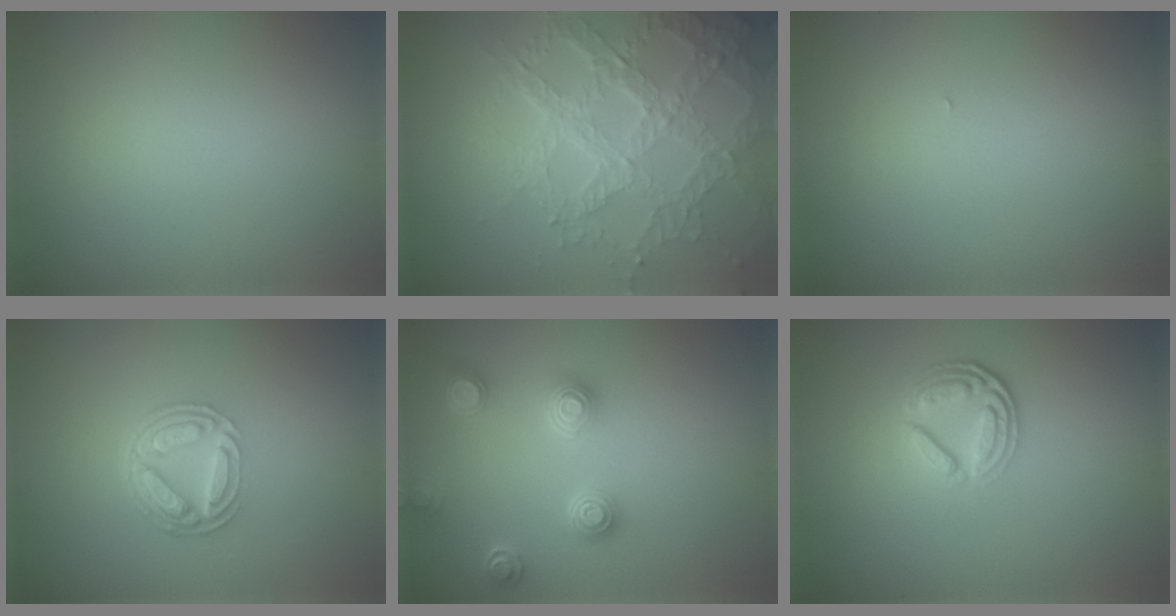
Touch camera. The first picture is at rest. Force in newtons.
{"total": 7.1, "press": 5.2, "slide": 4.9}
{"total": 0.0}
{"total": 4.8, "press": 3.4, "slide": 3.4}
{"total": 3.8, "press": 3.2, "slide": 2.1}
{"total": 3.7, "press": 2.7, "slide": 2.4}